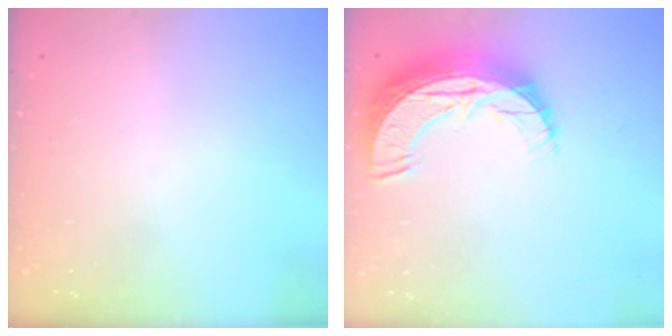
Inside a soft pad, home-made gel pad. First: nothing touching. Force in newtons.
{"total": 11.6, "press": 11.6, "slide": 0.7}